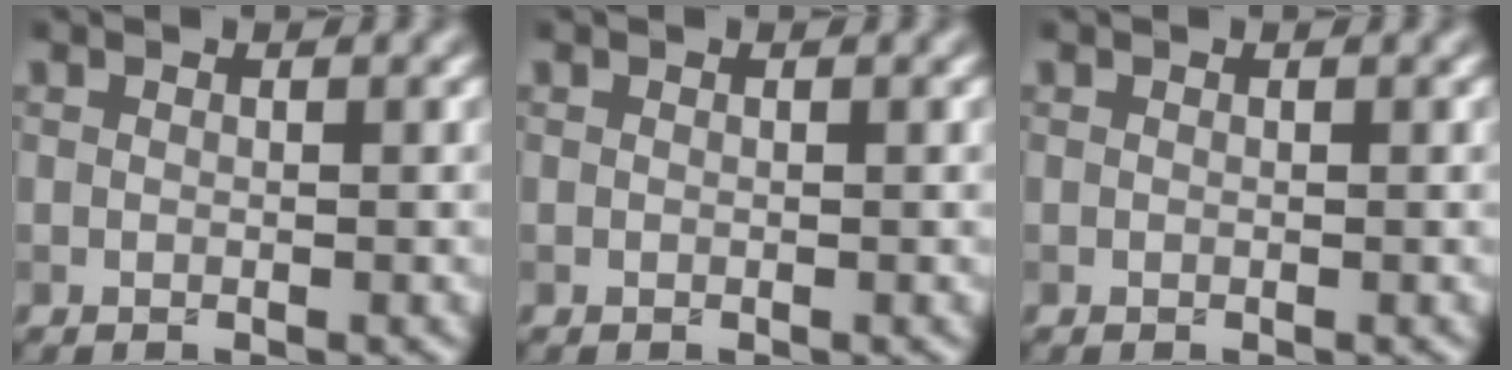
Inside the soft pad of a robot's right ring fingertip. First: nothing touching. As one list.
[{"total": 0.0}, {"total": 0.0}]